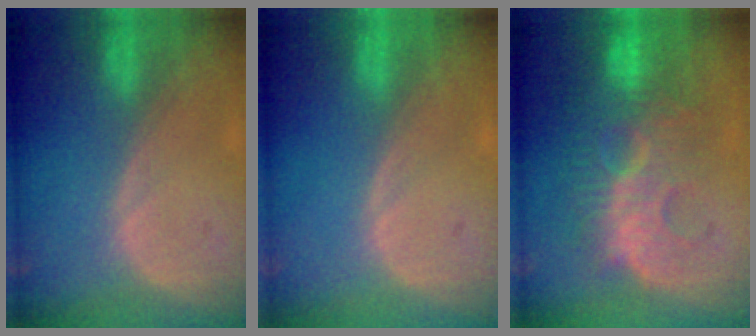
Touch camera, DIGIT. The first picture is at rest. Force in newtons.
{"total": 0.0}
{"total": 10.6, "press": 9.9, "slide": 3.8}